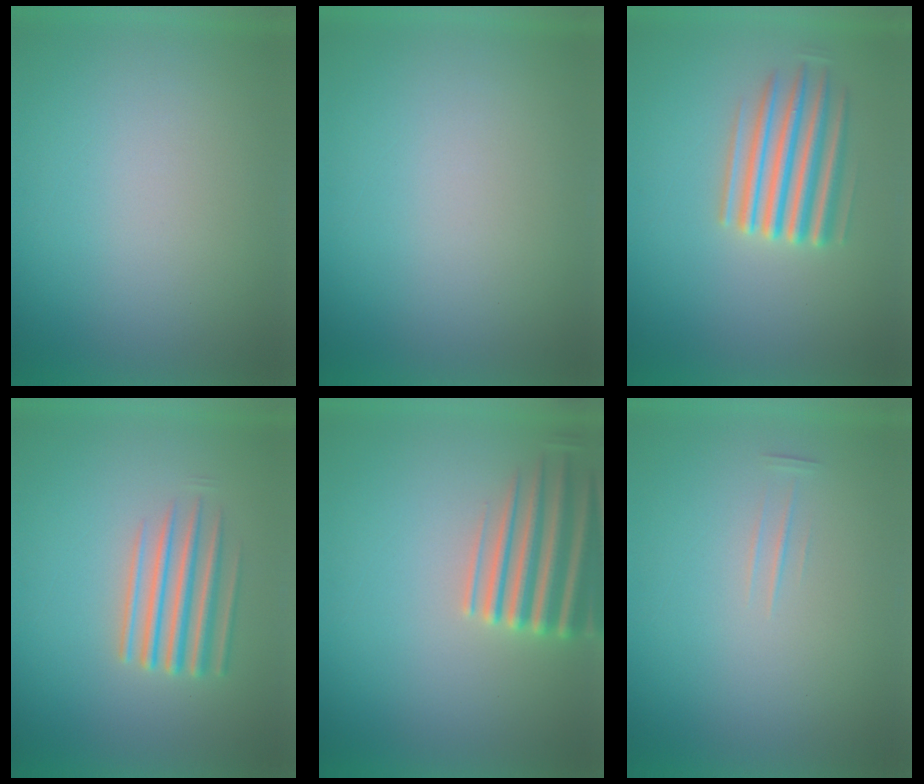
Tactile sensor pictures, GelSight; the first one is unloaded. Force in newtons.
{"total": 0.0}
{"total": 5.6}
{"total": 4.3}
{"total": 6.0}
{"total": 1.3}